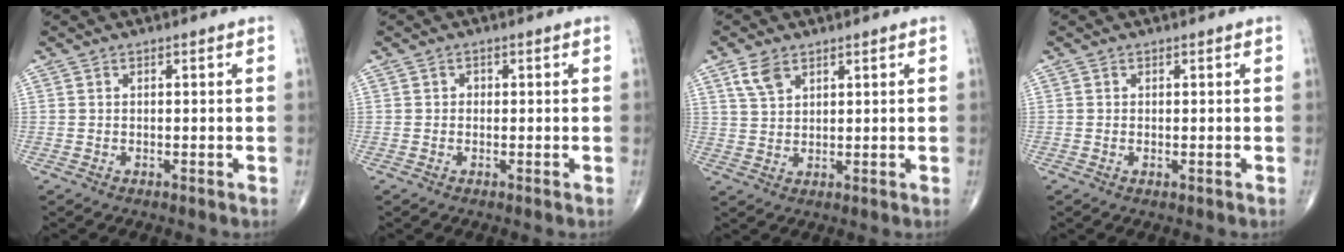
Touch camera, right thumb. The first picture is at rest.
{"total": 0.7, "force": [0.0, 0.7, 0.3], "torque": [0.002, 0.002, -0.003]}
{"total": 4.4, "force": [2.6, 2.5, 2.5], "torque": [-0.043, -0.007, 0.056]}
{"total": 0.5, "force": [-0.1, 0.3, 0.4], "torque": [-0.010, -0.002, -0.001]}